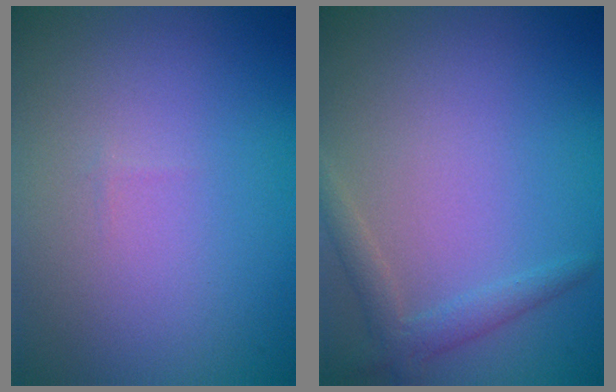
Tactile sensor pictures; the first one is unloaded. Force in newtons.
{"total": 2.0, "press": 2.0, "slide": 0.1}